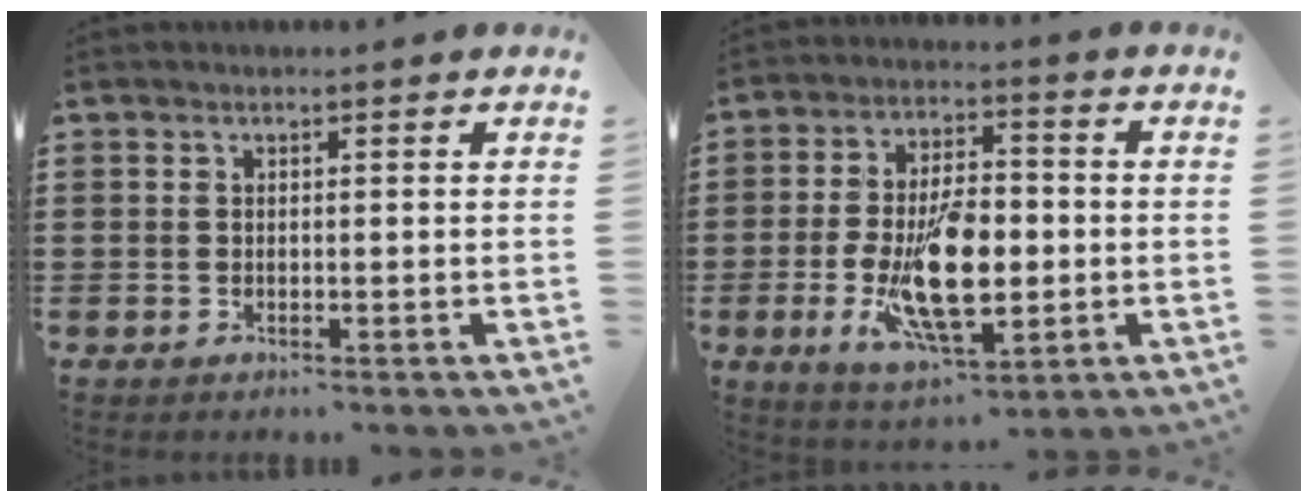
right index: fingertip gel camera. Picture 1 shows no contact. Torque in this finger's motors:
{"motor_torque": [2.14, 0.00, 1.05, 0.21]}